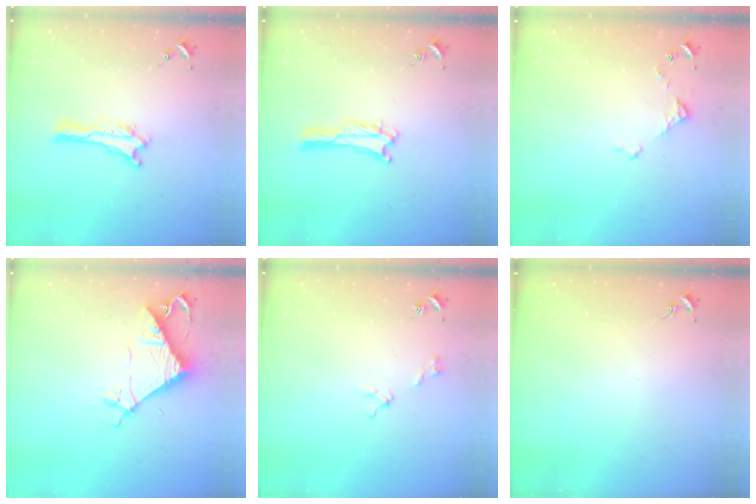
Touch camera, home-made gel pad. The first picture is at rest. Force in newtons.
{"total": 1.3, "press": 1.3, "slide": 0.4}
{"total": 3.5, "press": 3.5, "slide": 0.4}
{"total": 8.0, "press": 8.0, "slide": 0.7}
{"total": 2.7, "press": 2.6, "slide": 0.3}
{"total": 0.0}